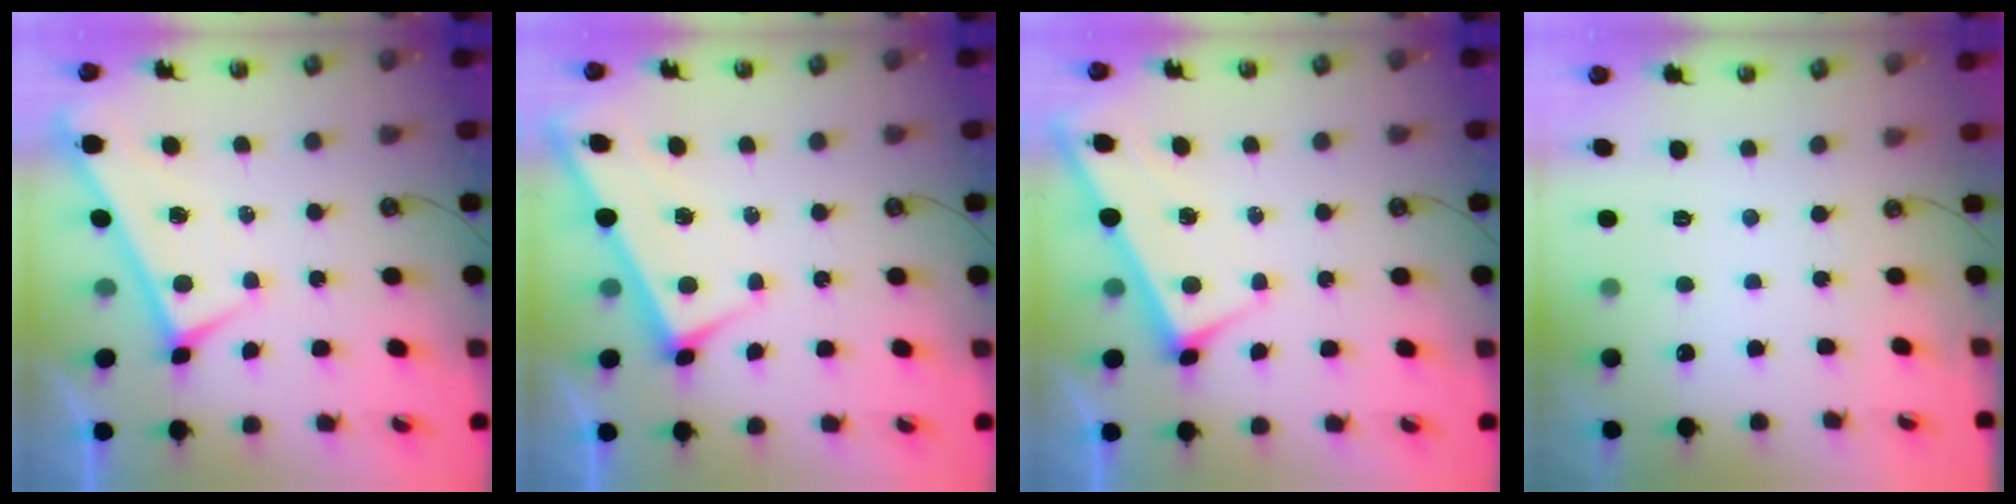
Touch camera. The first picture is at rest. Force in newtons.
{"total": 2.9, "press": 2.9, "slide": 0.1}
{"total": 3.0, "press": 3.0, "slide": 0.1}
{"total": 0.0}